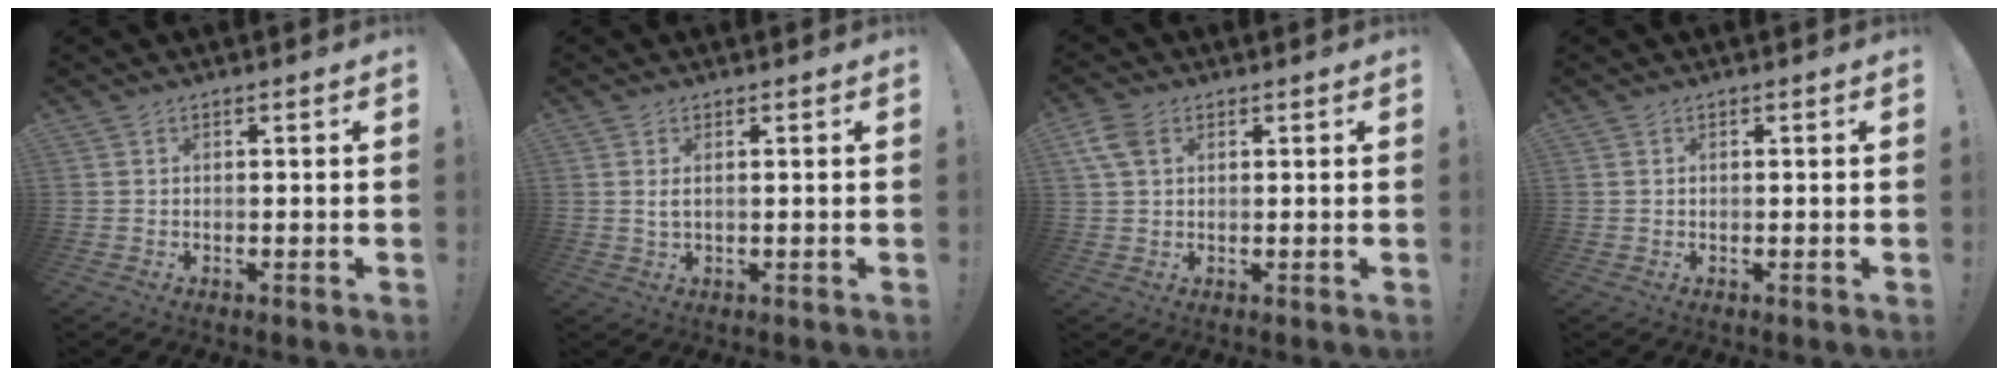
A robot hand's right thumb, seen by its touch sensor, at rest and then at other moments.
{"total": 2.1, "force": [0.7, 0.5, 1.9], "torque": [-0.027, -0.005, 0.009]}
{"total": 6.1, "force": [2.3, 4.0, 4.0], "torque": [-0.083, 0.004, 0.048]}
{"total": 0.0}